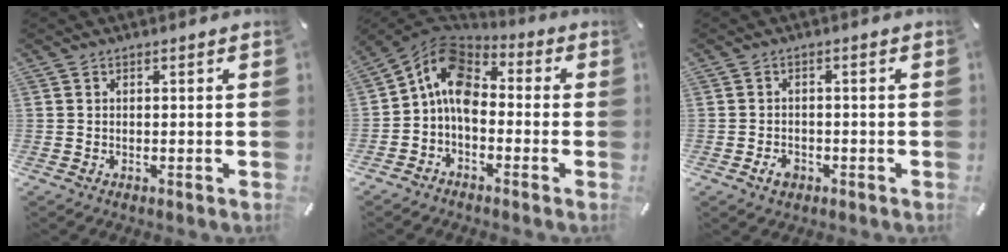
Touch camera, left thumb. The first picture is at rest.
{"total": 10.3, "force": [-1.4, 7.5, 6.9], "torque": [-0.141, 0.016, -0.027]}
{"total": 2.9, "force": [-1.4, 2.0, 1.5], "torque": [-0.034, 0.004, -0.029]}